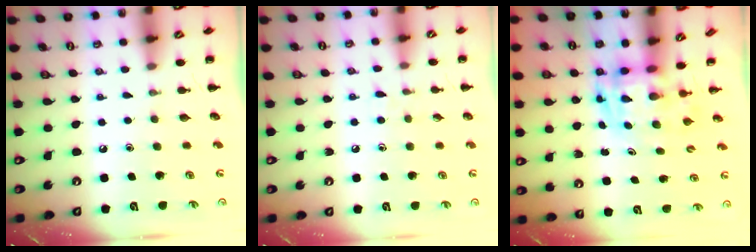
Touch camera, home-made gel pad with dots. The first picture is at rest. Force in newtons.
{"total": 3.9, "press": 3.5, "slide": 1.7}
{"total": 3.4, "press": 3.3, "slide": 0.6}